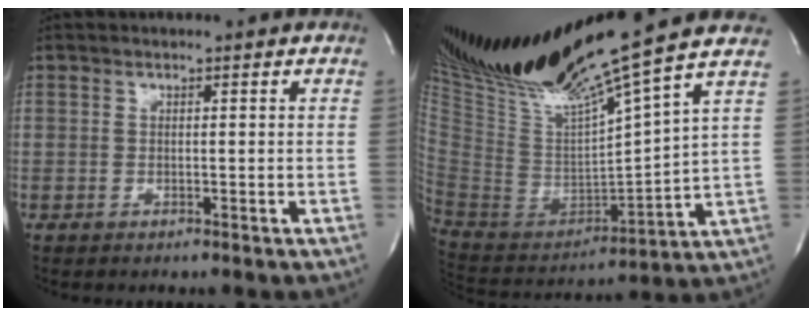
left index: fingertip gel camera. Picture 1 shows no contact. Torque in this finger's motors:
{"motor_torque": [0.10, -0.09, 0.14, 0.07]}